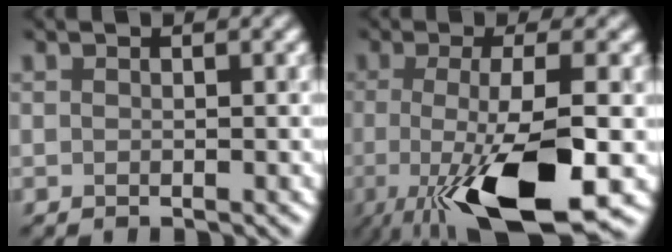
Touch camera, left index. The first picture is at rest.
{"total": 10.8, "force": [-3.6, 2.7, 9.9], "torque": [-0.140, -0.010, -0.051]}